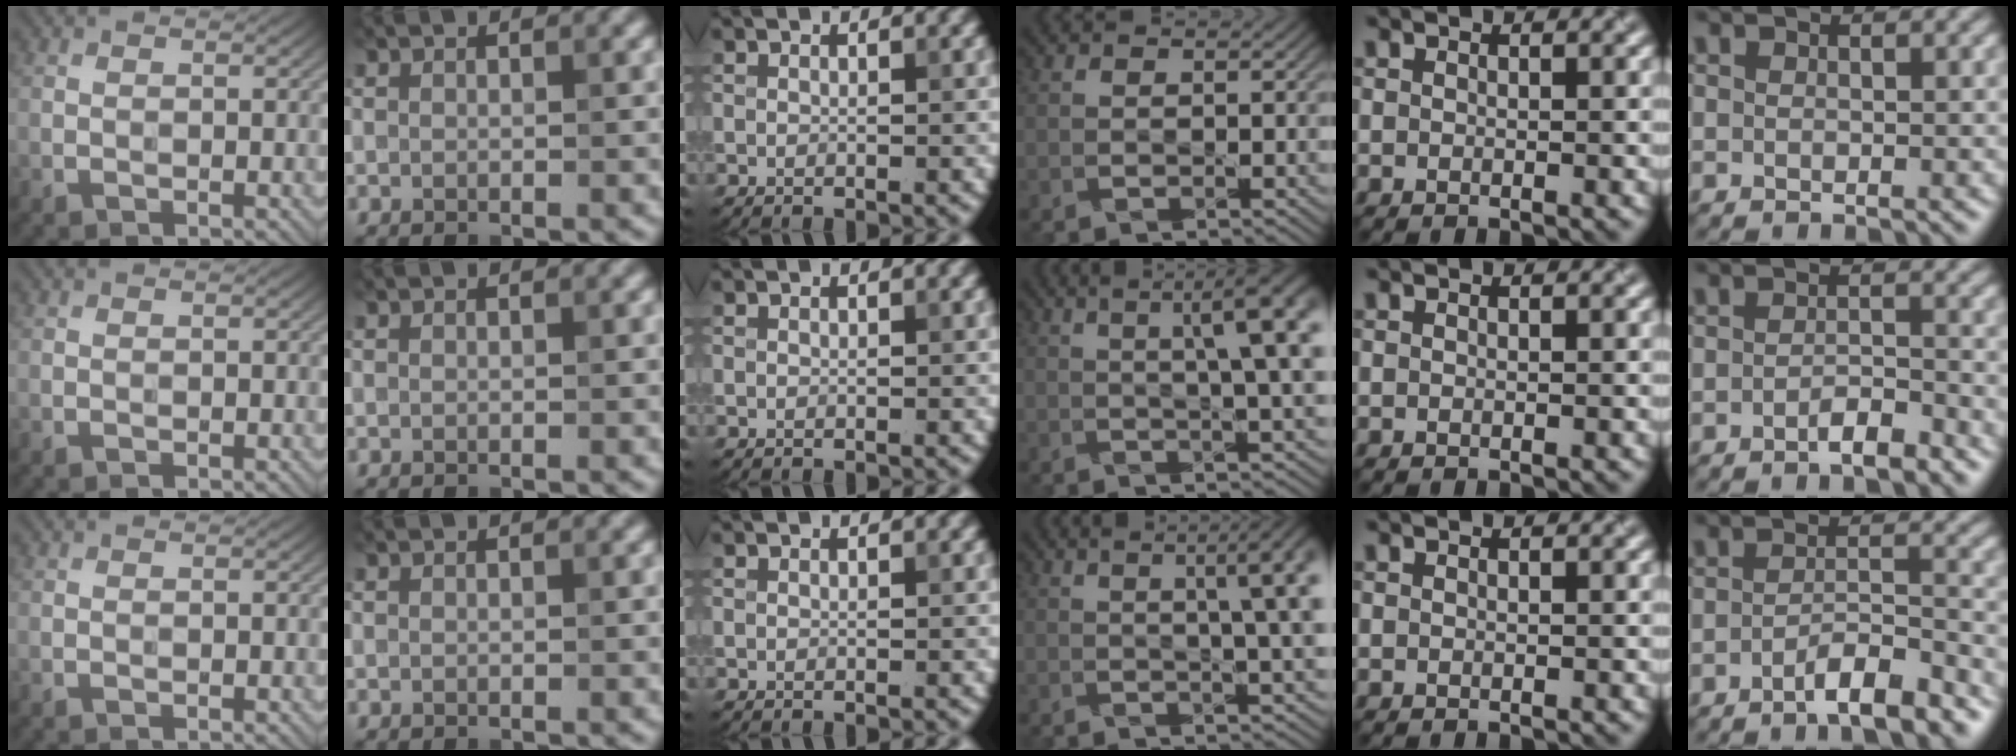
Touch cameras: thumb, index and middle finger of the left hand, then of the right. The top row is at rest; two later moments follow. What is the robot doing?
{"motion": "pour", "object": "measuring cup"}